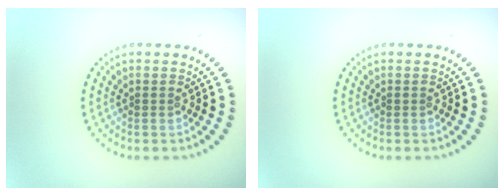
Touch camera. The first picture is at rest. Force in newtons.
{"total": 0.0}